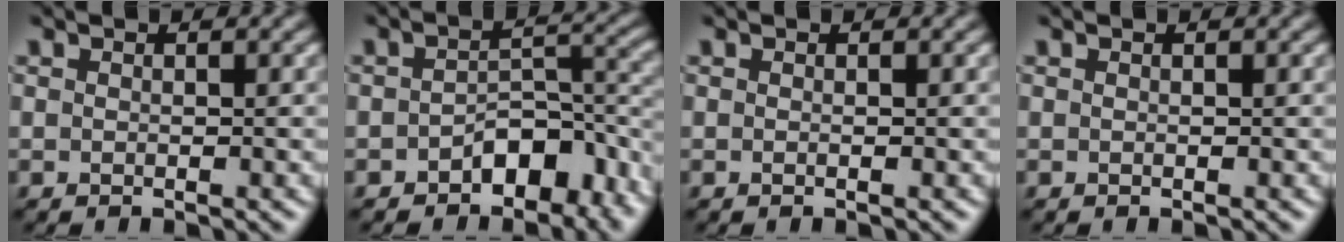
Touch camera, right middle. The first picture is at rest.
{"total": 6.0, "force": [-3.0, 3.4, 4.0], "torque": [-0.052, 0.005, -0.052]}
{"total": 0.0}
{"total": 0.0}